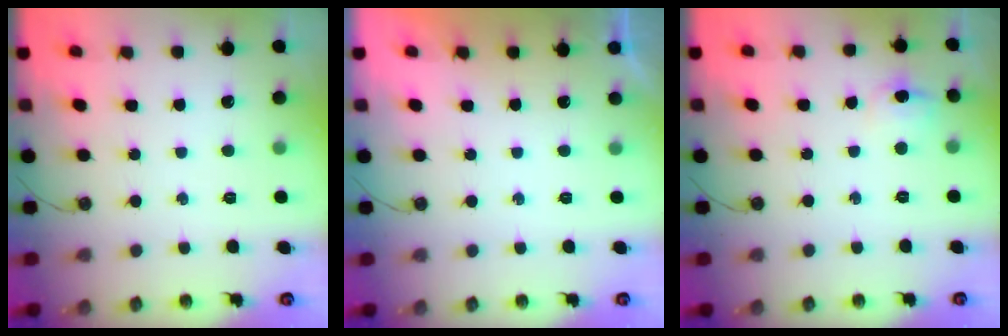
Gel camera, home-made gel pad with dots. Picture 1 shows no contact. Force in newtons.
{"total": 0.0}
{"total": 6.6, "press": 6.6, "slide": 0.7}